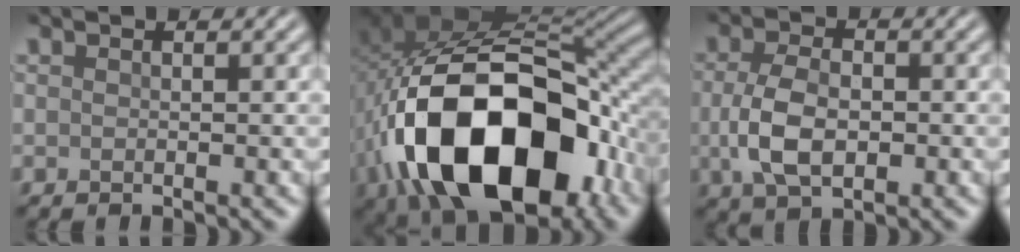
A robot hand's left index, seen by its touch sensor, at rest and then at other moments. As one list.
[{"total": 18.4, "force": [-6.1, 11.2, 13.3], "torque": [-0.229, -0.021, -0.094]}, {"total": 4.9, "force": [-0.6, 3.1, 3.8], "torque": [-0.082, -0.006, -0.013]}]